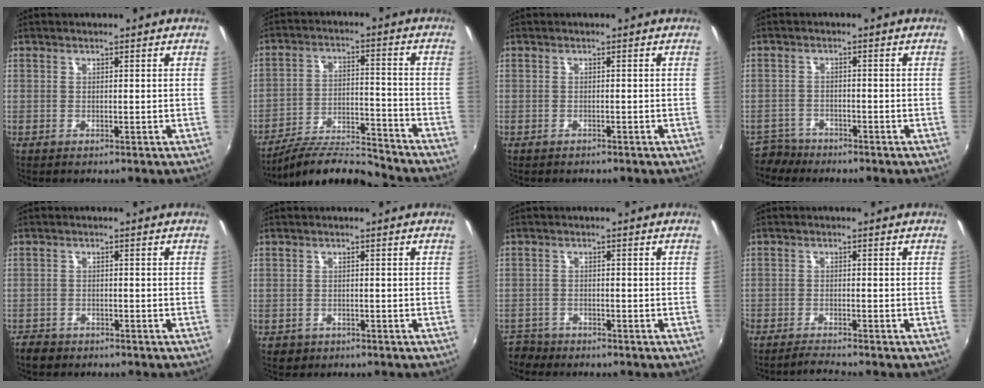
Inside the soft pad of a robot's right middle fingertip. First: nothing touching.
{"total": 12.1, "force": [-11.6, 1.1, 3.1], "torque": [-0.074, 0.000, -0.195]}
{"total": 0.9, "force": [-0.8, 0.4, 0.2], "torque": [-0.008, 0.000, -0.011]}
{"total": 4.1, "force": [-3.7, 1.8, 0.0], "torque": [-0.015, 0.002, -0.069]}
{"total": 3.7, "force": [-3.0, 1.9, 0.9], "torque": [-0.033, -0.004, -0.054]}
{"total": 2.6, "force": [-1.3, 2.1, 0.9], "torque": [-0.023, -0.003, -0.016]}
{"total": 4.3, "force": [-3.7, 2.2, 0.2], "torque": [-0.025, -0.003, -0.071]}
{"total": 2.7, "force": [-2.6, -0.4, 0.4], "torque": [-0.023, -0.008, -0.053]}